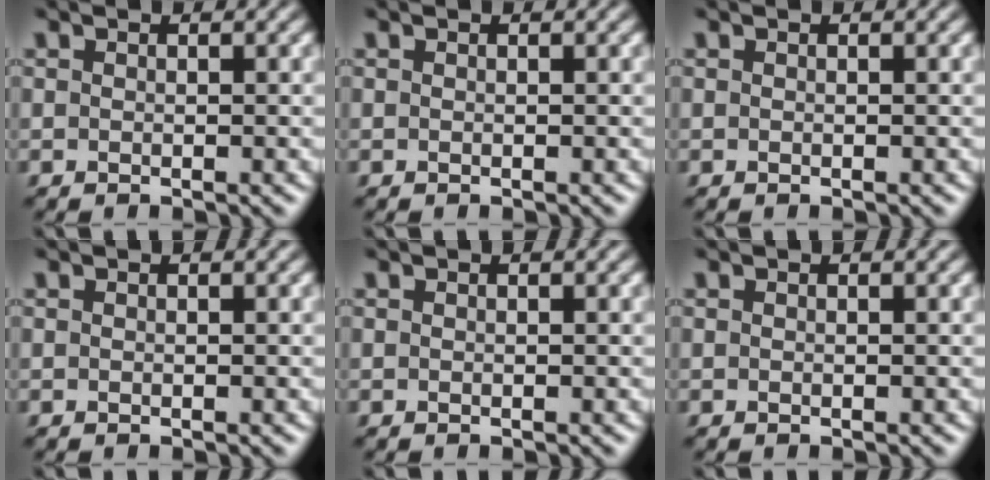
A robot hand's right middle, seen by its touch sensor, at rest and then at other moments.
{"total": 0.0}
{"total": 0.0}
{"total": 0.0}
{"total": 0.0}
{"total": 0.0}